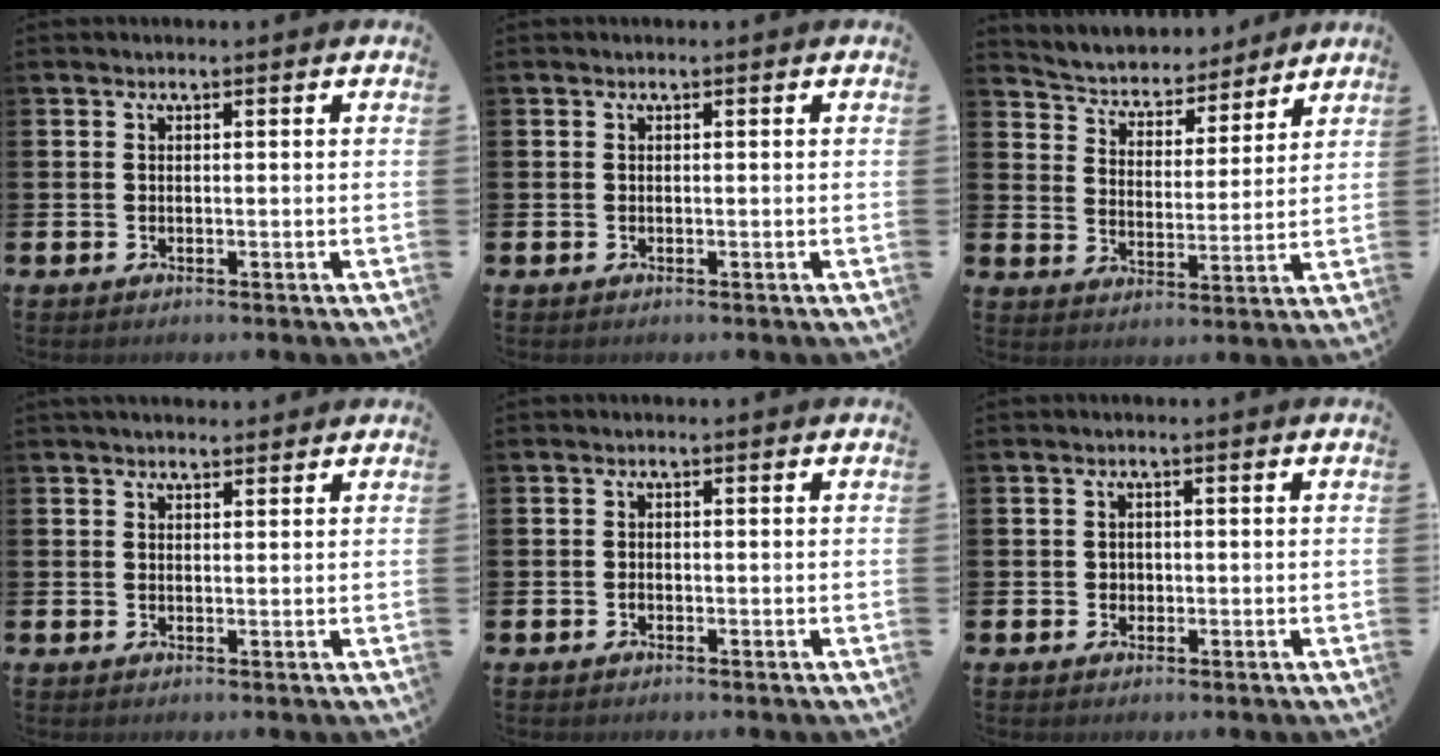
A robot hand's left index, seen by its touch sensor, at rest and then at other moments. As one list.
[{"total": 0.0}, {"total": 4.8, "force": [4.6, 1.6, 0.2], "torque": [-0.039, -0.039, 0.074]}, {"total": 2.1, "force": [2.0, 0.5, 0.3], "torque": [-0.002, -0.005, 0.034]}, {"total": 0.6, "force": [-0.4, 0.4, 0.3], "torque": [-0.006, 0.001, -0.009]}, {"total": 1.0, "force": [0.2, 1.0, 0.3], "torque": [0.002, 0.005, 0.000]}]